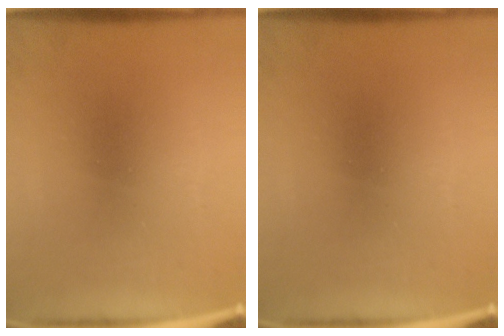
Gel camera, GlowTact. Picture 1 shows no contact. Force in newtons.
{"total": 0.0}